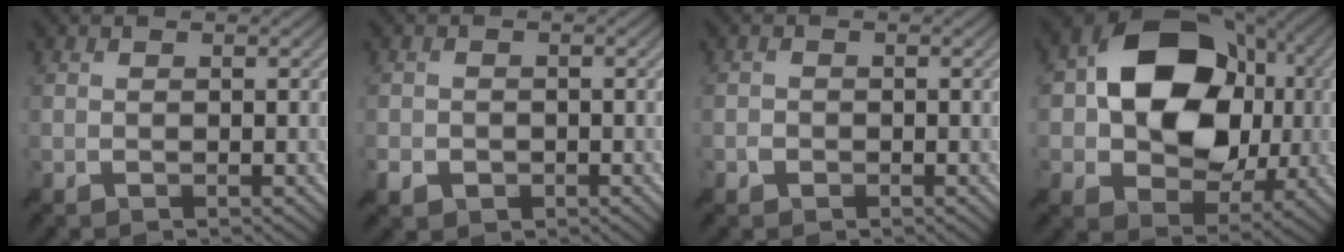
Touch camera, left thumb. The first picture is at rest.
{"total": 2.3, "force": [-1.1, 1.8, 0.9], "torque": [-0.022, -0.008, -0.024]}
{"total": 1.1, "force": [-0.5, 0.9, 0.2], "torque": [-0.001, -0.002, -0.013]}
{"total": 16.5, "force": [1.4, 11.9, 11.3], "torque": [-0.181, 0.005, 0.026]}